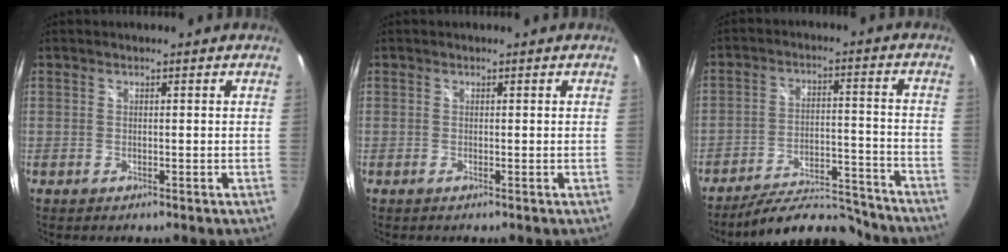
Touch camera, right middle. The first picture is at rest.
{"total": 0.0}
{"total": 14.4, "force": [-13.5, 3.4, 3.9], "torque": [-0.075, 0.019, -0.187]}